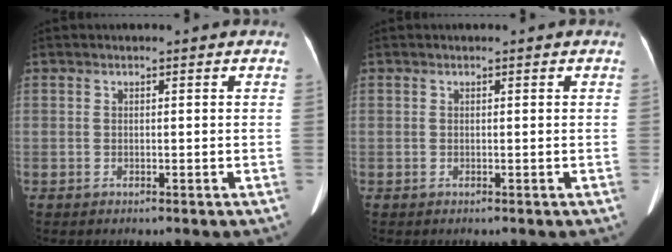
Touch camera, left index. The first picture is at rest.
{"total": 0.0}